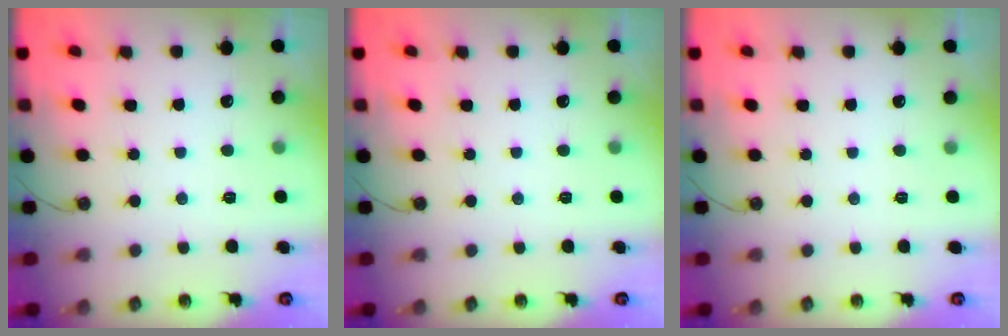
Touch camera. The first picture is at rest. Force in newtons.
{"total": 0.0}
{"total": 1.5, "press": 0.5, "slide": 1.4}